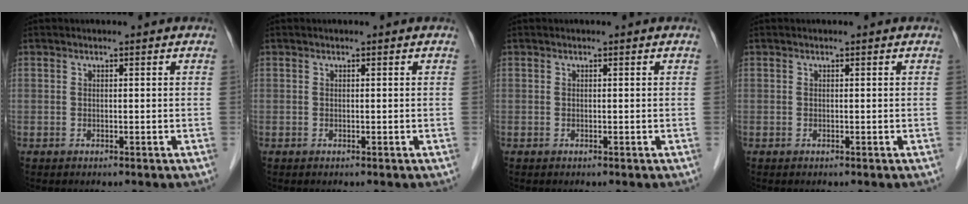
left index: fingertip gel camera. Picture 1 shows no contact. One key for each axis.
{"total": 0.0}
{"total": 0.0}
{"total": 0.0}